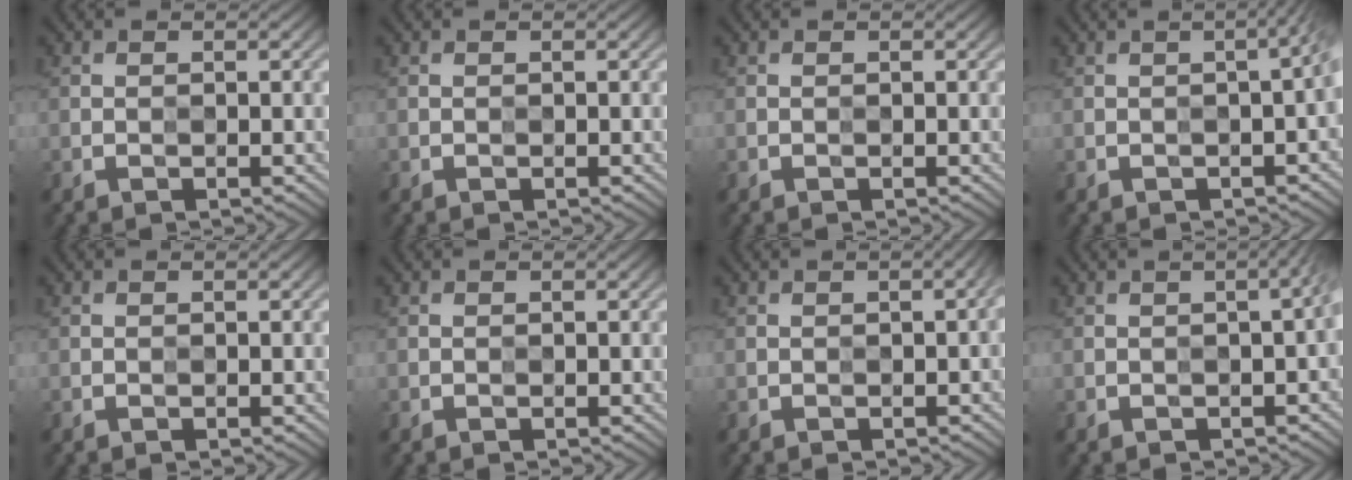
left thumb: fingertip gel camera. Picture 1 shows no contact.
{"total": 0.0}
{"total": 0.0}
{"total": 4.2, "force": [-0.3, 1.3, 3.9], "torque": [-0.033, 0.011, 0.001]}
{"total": 0.0}
{"total": 0.0}
{"total": 1.4, "force": [-0.4, 0.4, 1.3], "torque": [-0.014, 0.005, -0.004]}
{"total": 3.4, "force": [-0.3, 1.1, 3.3], "torque": [-0.029, 0.009, 0.001]}